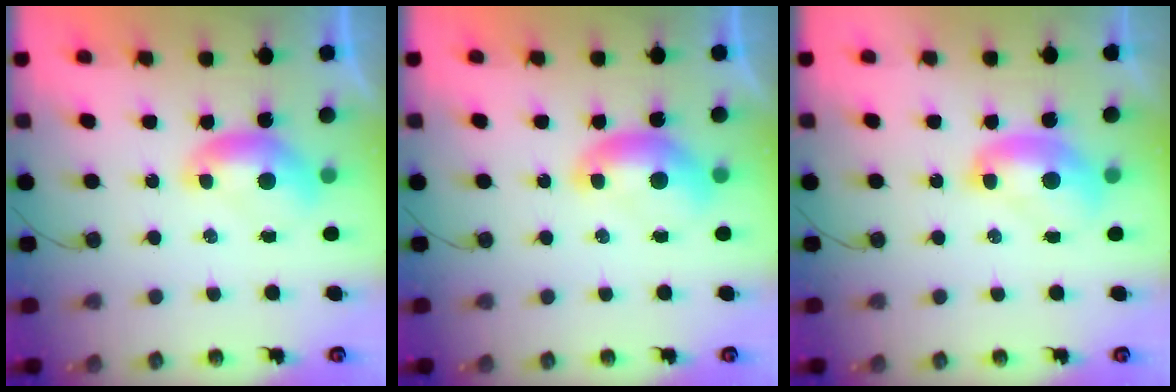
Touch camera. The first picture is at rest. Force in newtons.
{"total": 1.5, "press": 1.4, "slide": 0.6}
{"total": 2.0, "press": 2.0, "slide": 0.0}